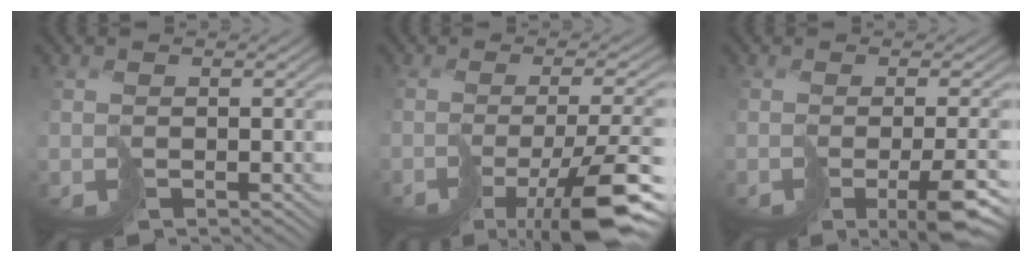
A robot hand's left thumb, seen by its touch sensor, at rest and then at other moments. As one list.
[{"total": 12.7, "force": [-6.5, 3.1, 10.5], "torque": [-0.164, -0.012, -0.102]}, {"total": 7.3, "force": [-3.0, 1.7, 6.5], "torque": [-0.090, -0.007, -0.046]}]